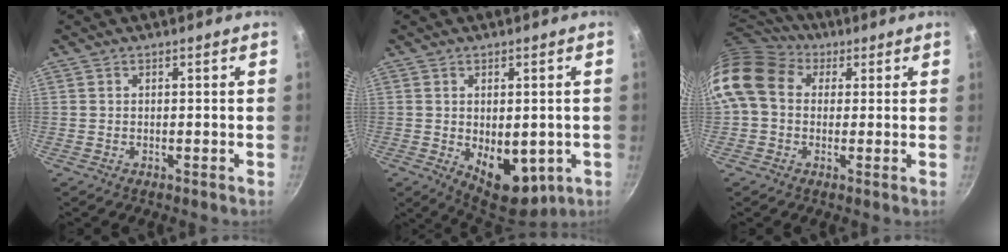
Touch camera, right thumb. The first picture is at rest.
{"total": 11.3, "force": [-2.2, 6.6, 8.9], "torque": [-0.091, -0.012, -0.012]}
{"total": 13.6, "force": [3.8, 10.6, 7.7], "torque": [-0.143, 0.020, 0.050]}